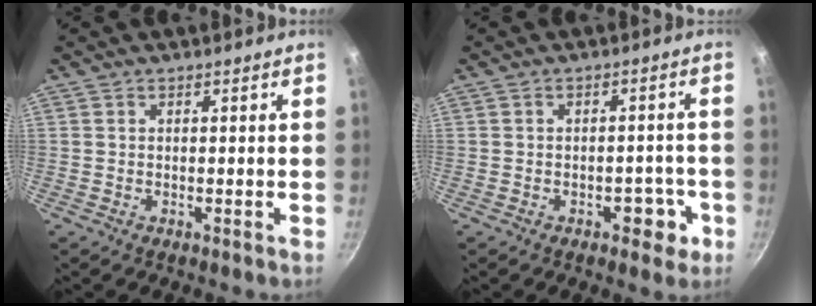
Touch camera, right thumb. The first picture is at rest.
{"total": 4.9, "force": [-2.1, 3.1, 3.1], "torque": [-0.013, 0.020, -0.021]}